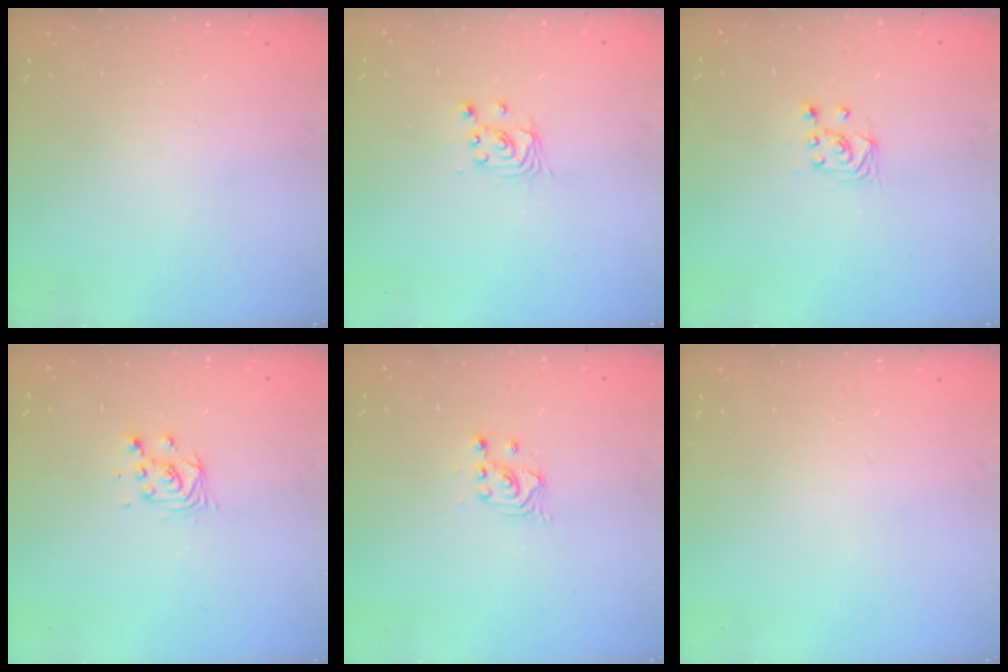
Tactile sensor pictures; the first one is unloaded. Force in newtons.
{"total": 2.9, "press": 2.9, "slide": 0.1}
{"total": 2.9, "press": 2.7, "slide": 1.0}
{"total": 4.1, "press": 4.1, "slide": 0.3}
{"total": 2.7, "press": 2.7, "slide": 0.2}
{"total": 0.0}